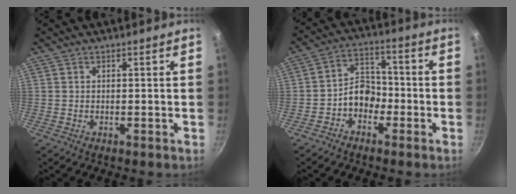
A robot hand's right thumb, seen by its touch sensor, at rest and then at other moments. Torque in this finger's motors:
{"motor_torque": [0.49, 0.64, 0.23, 0.13, 0.01]}